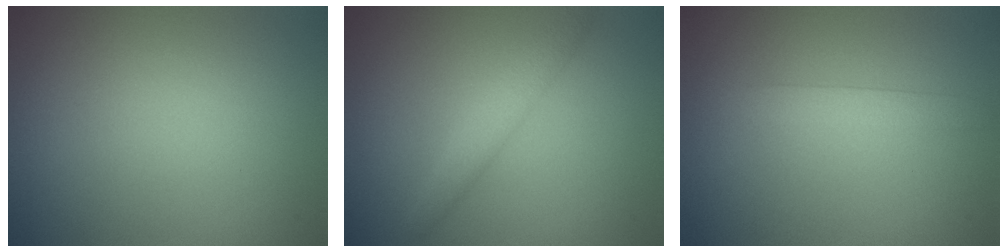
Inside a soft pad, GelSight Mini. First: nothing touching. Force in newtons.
{"total": 2.3, "press": 2.3, "slide": 0.0}
{"total": 1.6, "press": 1.6, "slide": 0.0}